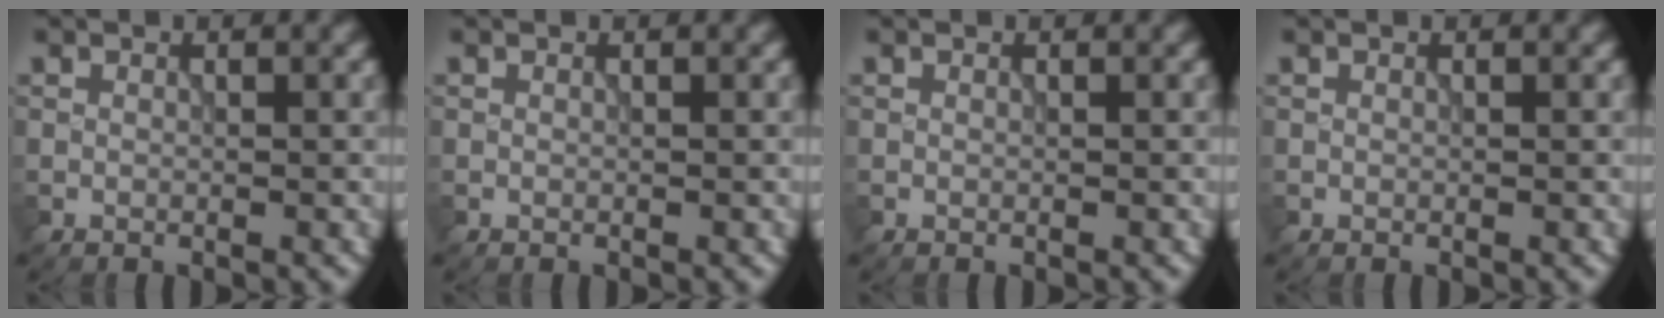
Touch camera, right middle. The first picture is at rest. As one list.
[{"total": 0.0}, {"total": 0.0}, {"total": 0.0}]